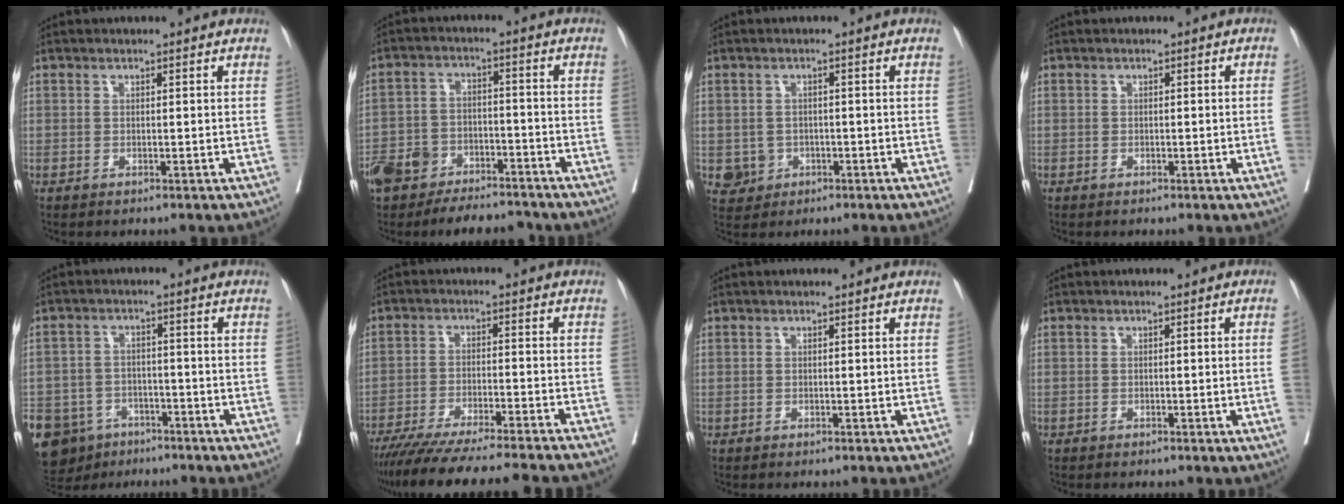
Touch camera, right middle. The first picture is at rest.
{"total": 12.4, "force": [-10.1, 5.5, 4.7], "torque": [-0.084, 0.018, -0.161]}
{"total": 3.6, "force": [-1.1, 3.4, 0.5], "torque": [-0.001, 0.007, -0.012]}
{"total": 1.0, "force": [-0.2, -0.1, 1.0], "torque": [-0.014, 0.004, -0.002]}
{"total": 17.2, "force": [-10.5, 12.1, 6.4], "torque": [-0.188, -0.005, -0.151]}
{"total": 19.6, "force": [-17.4, -0.3, 9.0], "torque": [-0.128, -0.049, -0.256]}
{"total": 0.0}
{"total": 1.6, "force": [-0.4, -0.5, 1.5], "torque": [-0.020, 0.003, -0.006]}